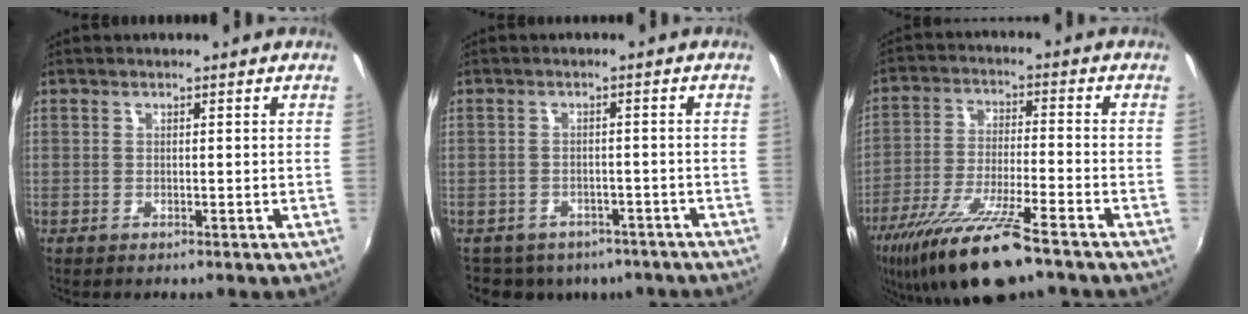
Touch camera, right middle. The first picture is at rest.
{"total": 10.0, "force": [-7.5, 5.9, 2.9], "torque": [-0.072, 0.002, -0.092]}
{"total": 15.8, "force": [-11.8, 1.6, 10.4], "torque": [-0.212, -0.037, -0.212]}